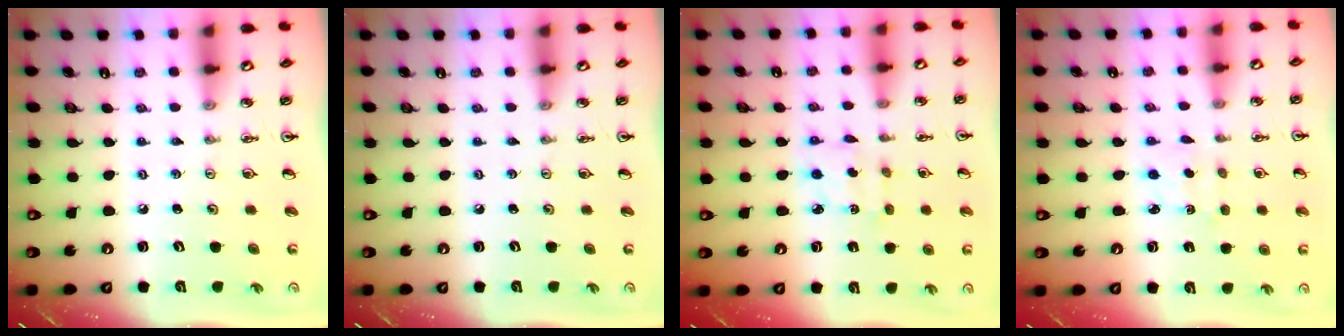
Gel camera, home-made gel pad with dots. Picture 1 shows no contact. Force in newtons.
{"total": 0.0}
{"total": 2.5, "press": 2.5, "slide": 0.1}
{"total": 2.5, "press": 2.4, "slide": 0.6}